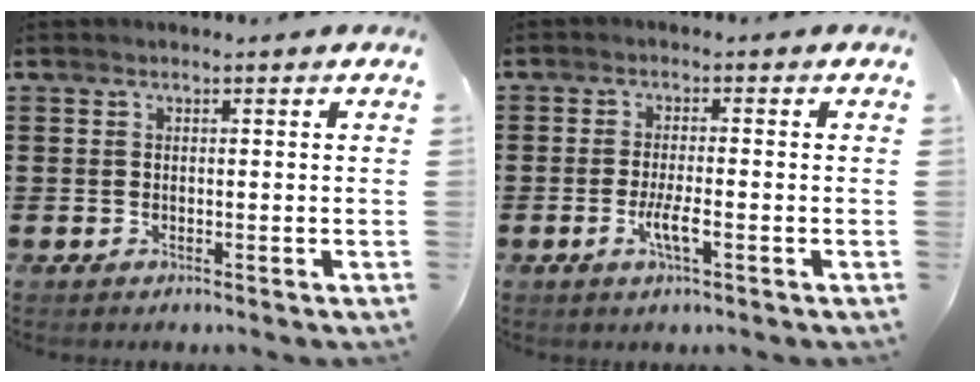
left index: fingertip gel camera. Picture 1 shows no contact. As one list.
[{"total": 3.8, "force": [-1.4, 0.6, 3.5], "torque": [-0.071, -0.006, -0.027]}]